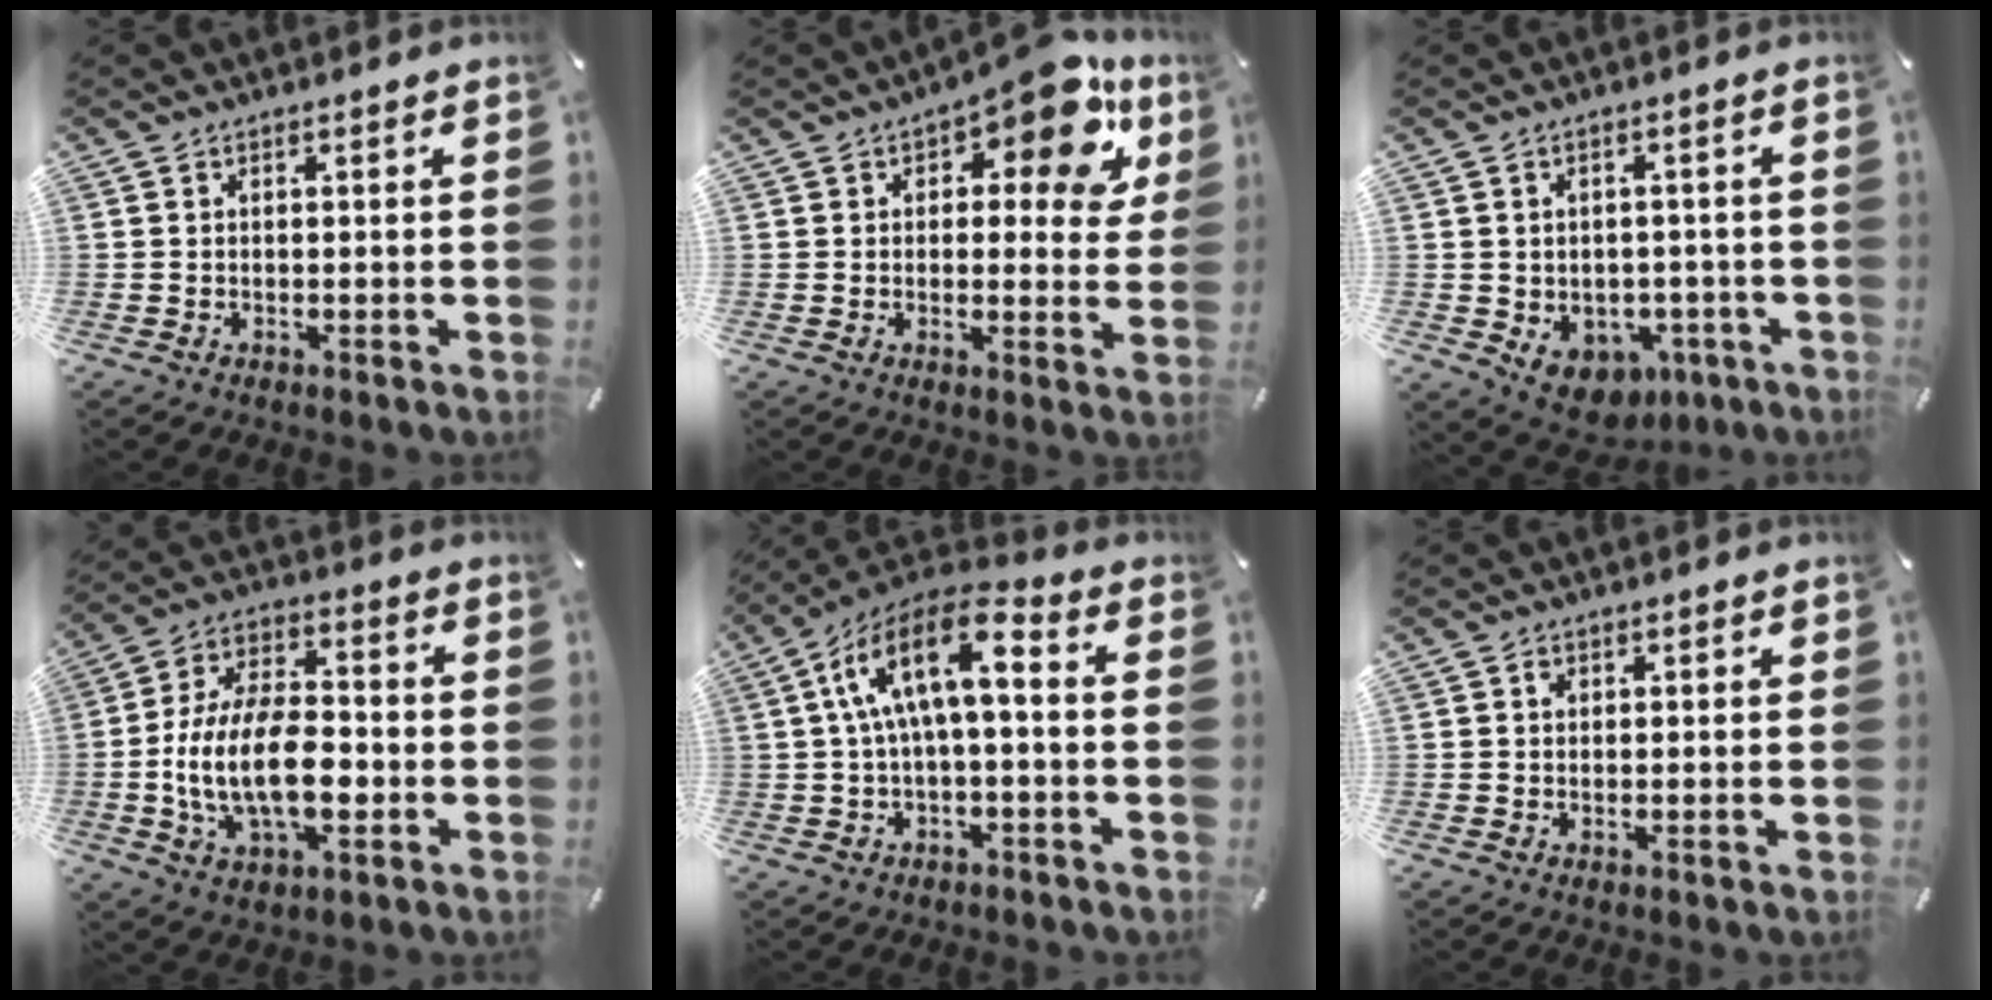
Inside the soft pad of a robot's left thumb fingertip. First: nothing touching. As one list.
[{"total": 14.0, "force": [7.9, 5.9, 9.9], "torque": [-0.125, -0.046, 0.129]}, {"total": 6.1, "force": [-1.7, 5.3, 2.5], "torque": [-0.037, 0.009, -0.023]}, {"total": 17.1, "force": [-3.8, 9.8, 13.5], "torque": [-0.272, 0.005, -0.067]}, {"total": 14.0, "force": [2.0, 6.2, 12.4], "torque": [-0.233, -0.007, 0.032]}, {"total": 1.0, "force": [0.2, 0.9, 0.4], "torque": [0.000, 0.000, 0.003]}]